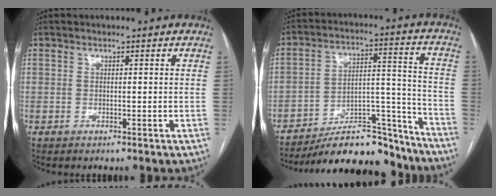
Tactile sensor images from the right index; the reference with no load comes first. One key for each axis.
{"total": 19.0, "fx": -17.3, "fy": 4.8, "fz": 6.2, "tx": -0.075, "ty": 0.042, "tz": -0.263}